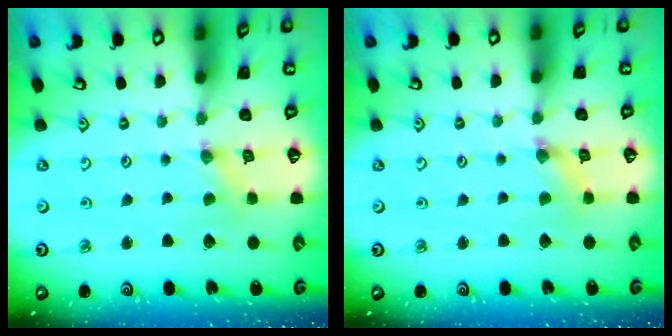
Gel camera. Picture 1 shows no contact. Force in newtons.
{"total": 2.1, "press": 2.1, "slide": 0.4}